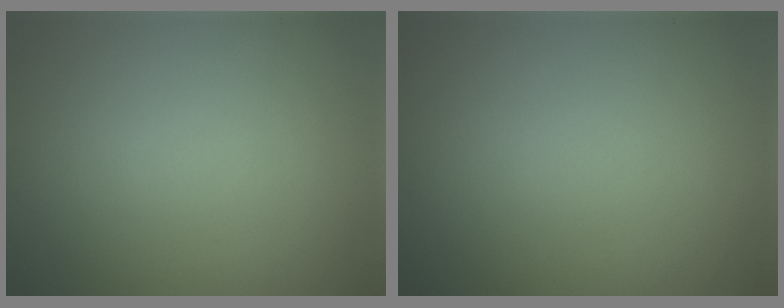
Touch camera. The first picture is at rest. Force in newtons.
{"total": 0.0}